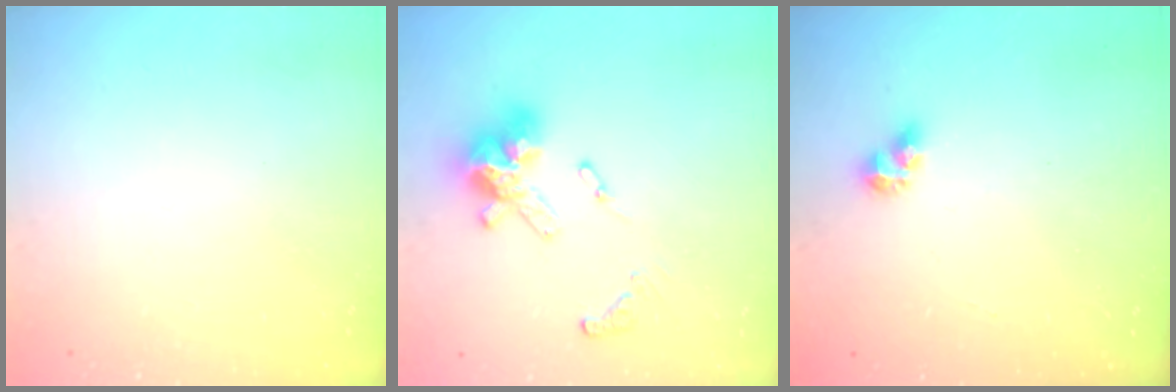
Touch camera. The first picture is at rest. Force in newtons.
{"total": 13.7, "press": 13.6, "slide": 1.8}
{"total": 5.3, "press": 5.3, "slide": 0.3}